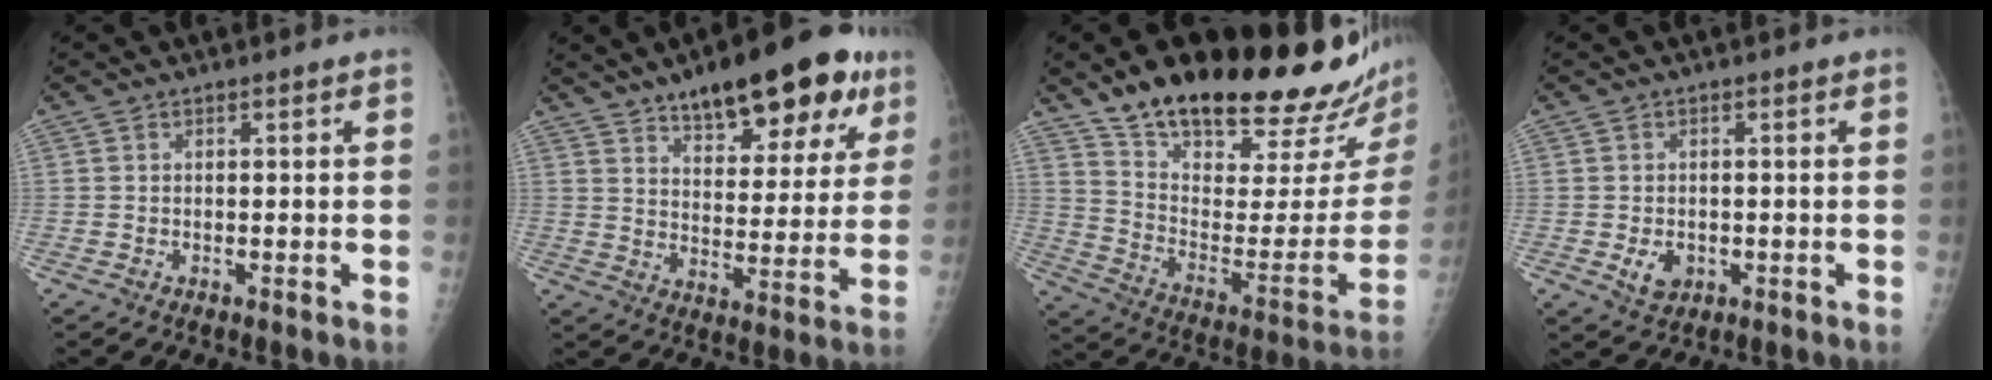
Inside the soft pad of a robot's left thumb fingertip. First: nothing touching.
{"total": 21.7, "force": [13.5, 8.5, 14.7], "torque": [-0.163, -0.035, 0.196]}
{"total": 32.1, "force": [25.1, 9.3, 17.8], "torque": [-0.242, -0.113, 0.367]}
{"total": 3.7, "force": [-0.8, 2.8, 2.2], "torque": [-0.024, 0.000, -0.004]}